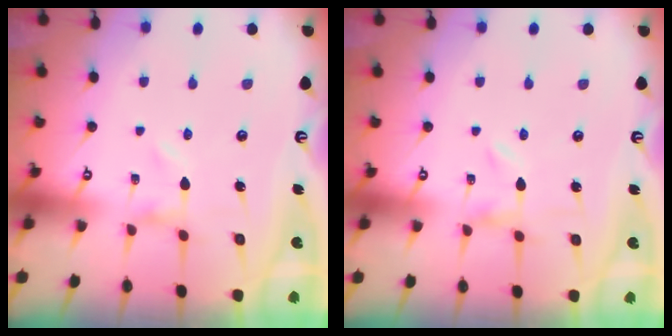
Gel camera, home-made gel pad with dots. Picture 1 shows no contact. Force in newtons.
{"total": 0.0}